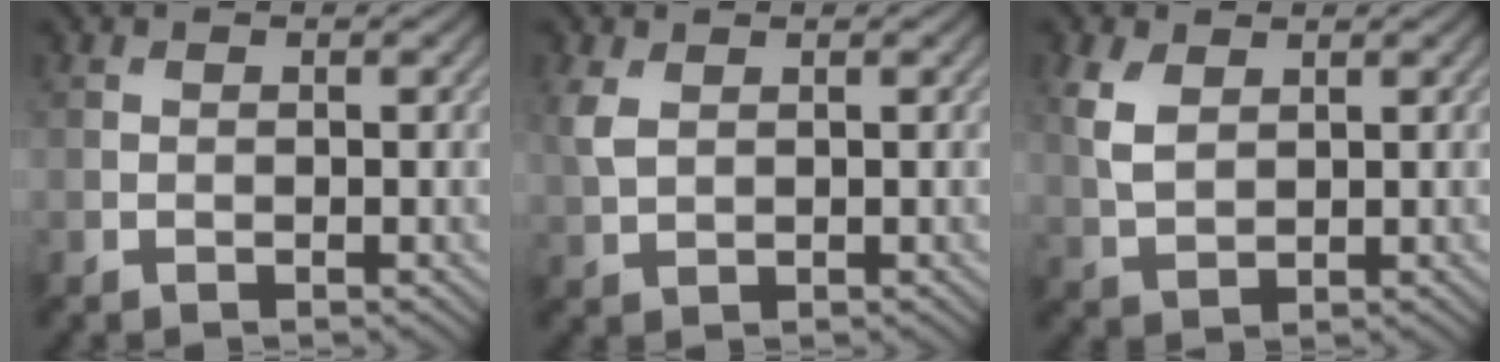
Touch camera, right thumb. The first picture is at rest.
{"total": 2.7, "force": [1.0, 1.6, 1.9], "torque": [-0.056, 0.003, 0.023]}
{"total": 4.1, "force": [1.7, 2.5, 2.9], "torque": [-0.083, 0.002, 0.035]}